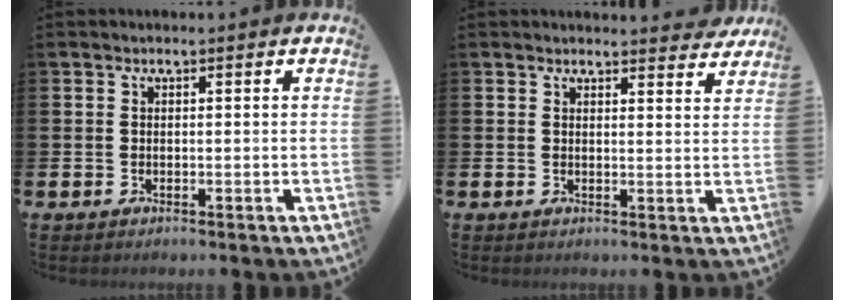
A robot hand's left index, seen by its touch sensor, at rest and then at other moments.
{"total": 2.9, "force": [2.9, 0.2, 0.0], "torque": [0.011, -0.021, 0.048]}